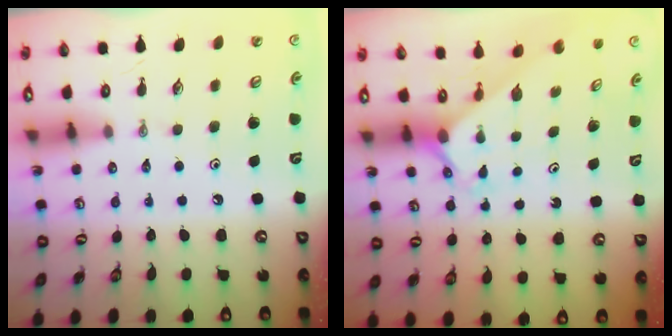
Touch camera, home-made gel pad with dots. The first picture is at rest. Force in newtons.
{"total": 1.8, "press": 1.8, "slide": 0.2}